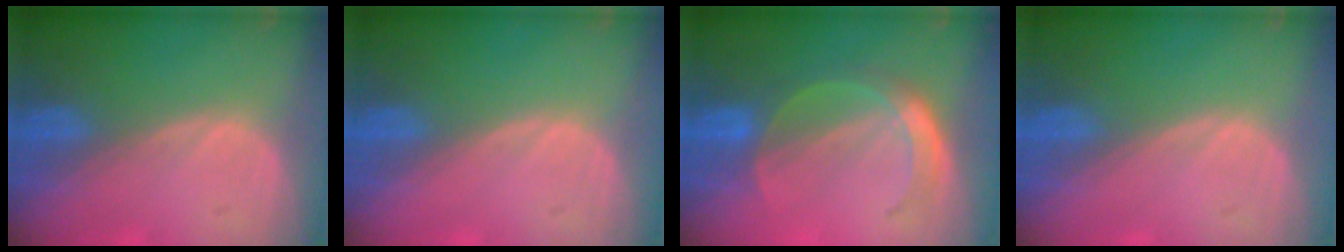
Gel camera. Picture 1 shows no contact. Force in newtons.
{"total": 0.0}
{"total": 5.8, "press": 5.1, "slide": 2.6}
{"total": 0.0}